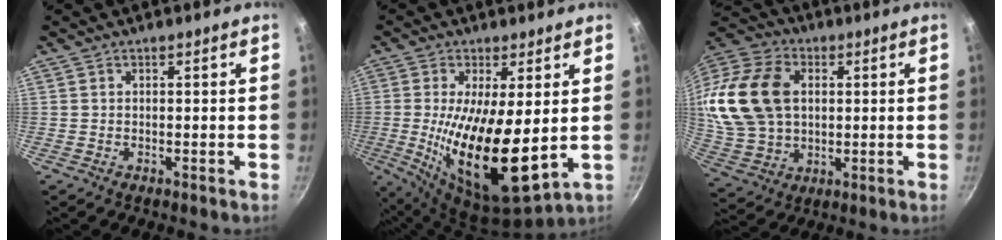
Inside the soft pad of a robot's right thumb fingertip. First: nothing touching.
{"total": 17.3, "force": [0.2, 5.8, 16.2], "torque": [-0.296, -0.035, 0.011]}
{"total": 20.1, "force": [3.0, 14.4, 13.7], "torque": [-0.257, 0.013, 0.061]}